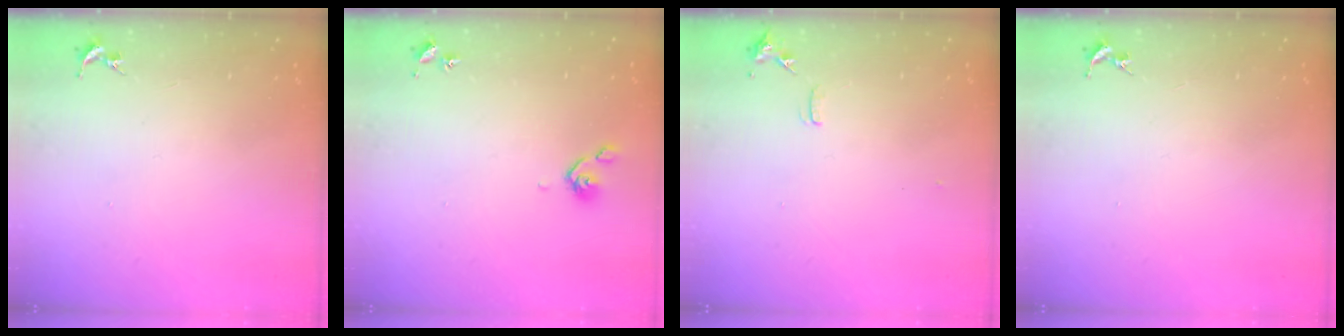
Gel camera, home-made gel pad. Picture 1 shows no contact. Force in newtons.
{"total": 5.0, "press": 4.9, "slide": 1.2}
{"total": 6.8, "press": 6.7, "slide": 0.9}
{"total": 0.0}